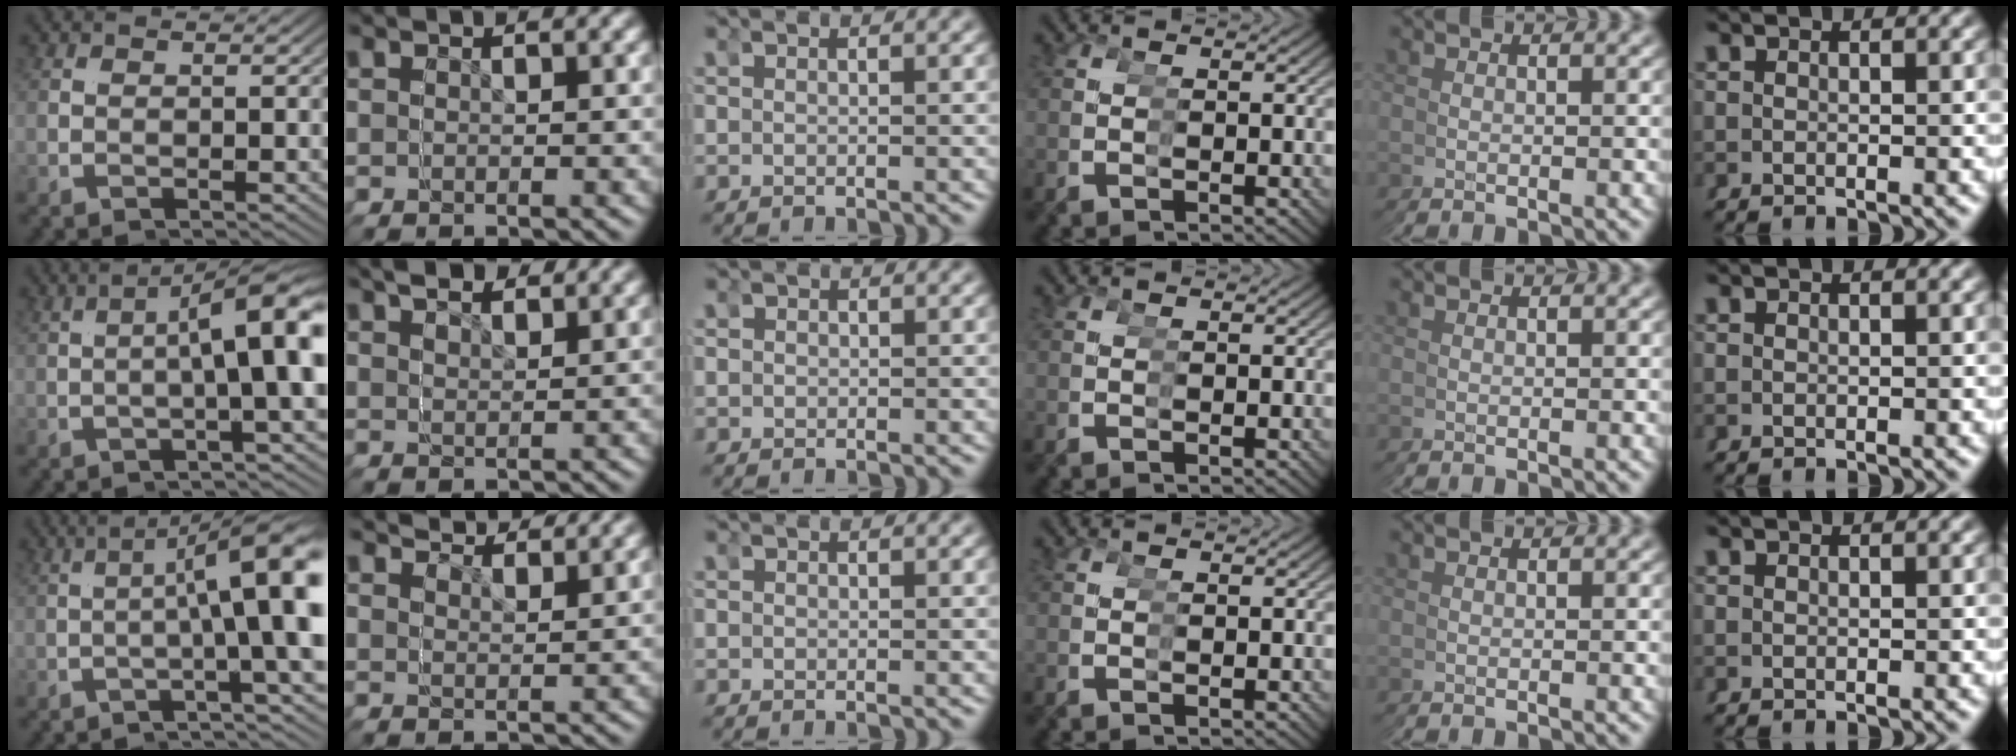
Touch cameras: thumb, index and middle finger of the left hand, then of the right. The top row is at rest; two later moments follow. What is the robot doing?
{"motion": "grasp_and_lifting", "object": "tape"}